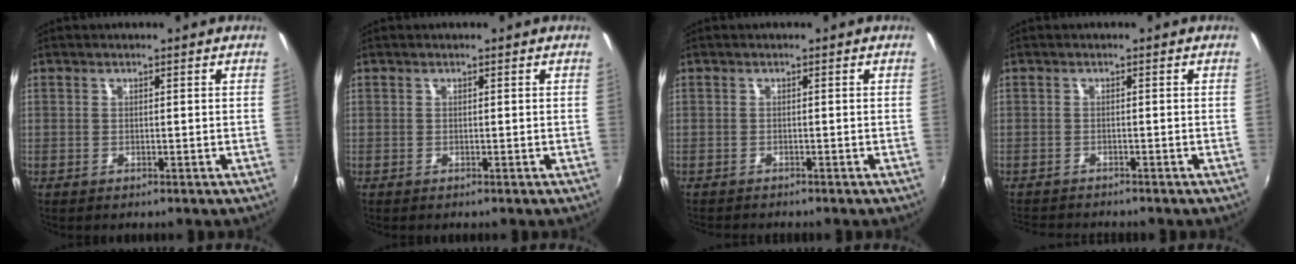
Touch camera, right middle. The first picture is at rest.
{"total": 0.0}
{"total": 1.7, "force": [-1.7, 0.1, 0.4], "torque": [-0.013, -0.010, -0.027]}
{"total": 4.3, "force": [-4.2, 0.3, 1.2], "torque": [-0.034, -0.016, -0.072]}